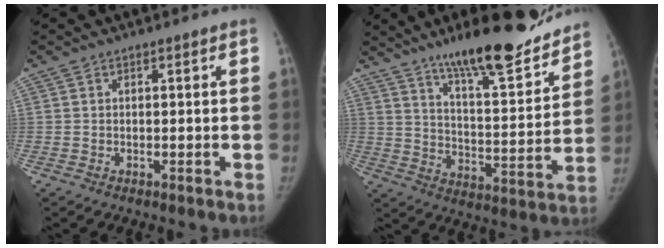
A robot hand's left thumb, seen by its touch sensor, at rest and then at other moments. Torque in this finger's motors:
{"motor_torque": [0.72, -0.44, 1.38, -1.40, 0.38]}